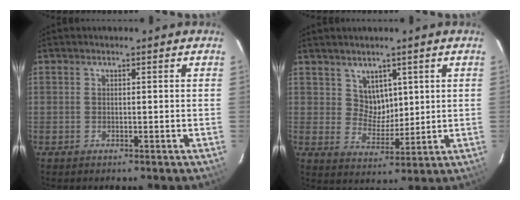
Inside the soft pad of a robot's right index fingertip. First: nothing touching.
{"total": 5.0, "force": [2.7, 4.0, 1.5], "torque": [-0.017, 0.003, 0.057]}